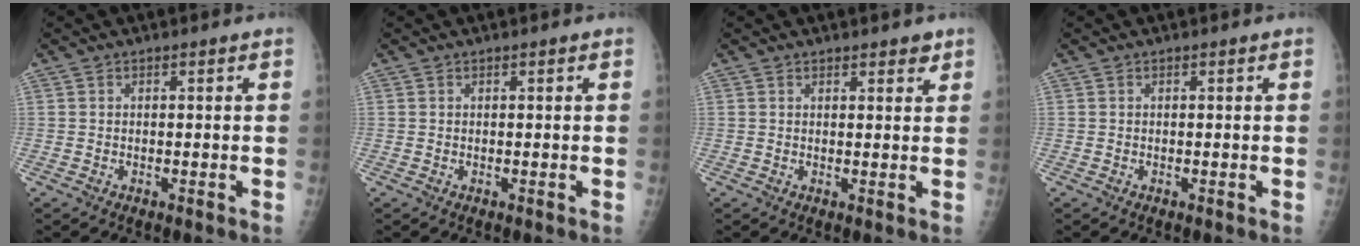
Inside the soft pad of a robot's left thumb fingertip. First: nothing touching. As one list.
[{"total": 0.0}, {"total": 2.2, "force": [1.7, 0.9, 1.1], "torque": [-0.001, -0.009, 0.019]}, {"total": 0.0}]